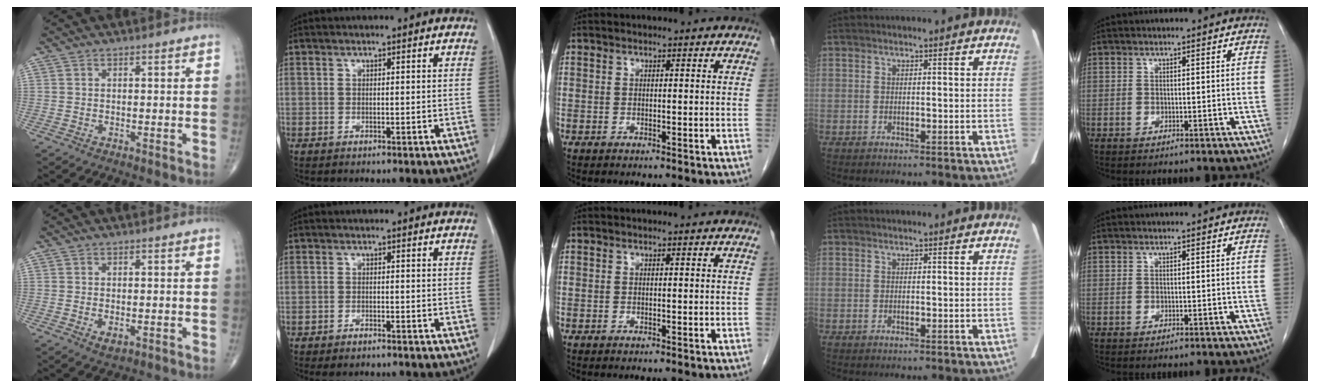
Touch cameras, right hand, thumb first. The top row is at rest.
{"thumb": {"total": 2.3, "force": [-0.9, 1.2, 1.8], "torque": [-0.028, 0.002, -0.010]}, "index": {"total": 2.0, "force": [-1.7, 0.6, 1.0], "torque": [-0.016, -0.002, -0.021]}}